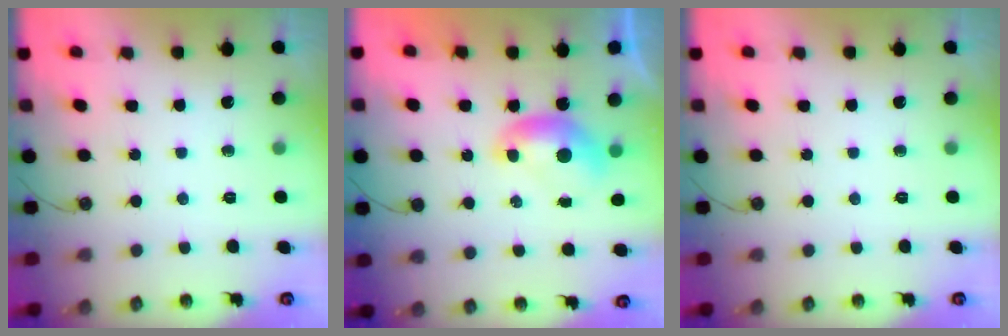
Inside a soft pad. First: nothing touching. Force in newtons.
{"total": 0.0}
{"total": 0.0}